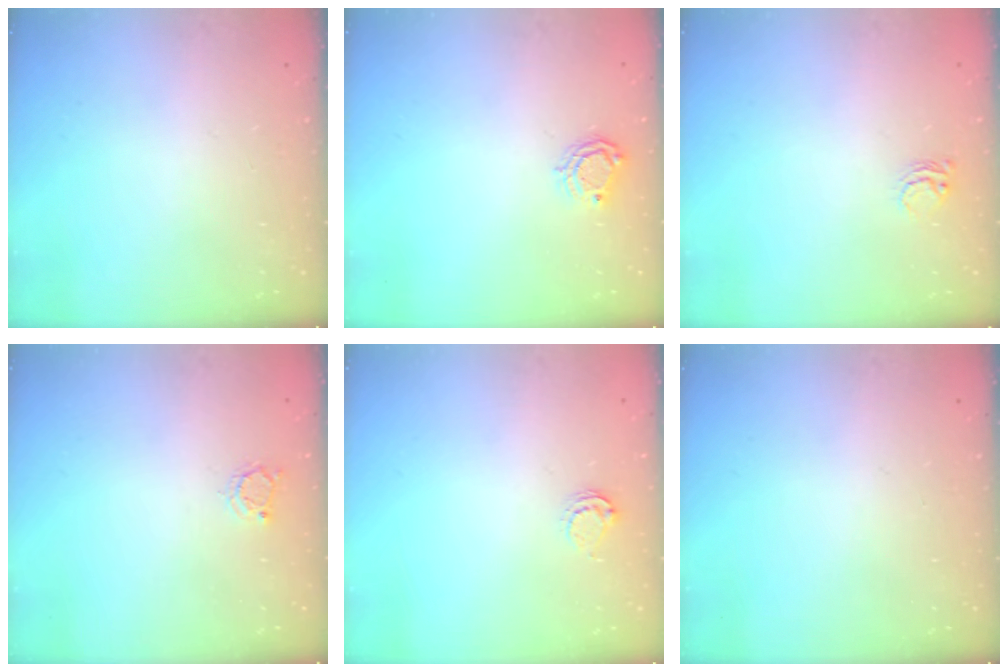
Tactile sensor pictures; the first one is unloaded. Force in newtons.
{"total": 4.9, "press": 4.9, "slide": 0.5}
{"total": 5.1, "press": 5.1, "slide": 0.3}
{"total": 2.8, "press": 2.8, "slide": 0.3}
{"total": 4.8, "press": 4.7, "slide": 0.4}
{"total": 0.0}